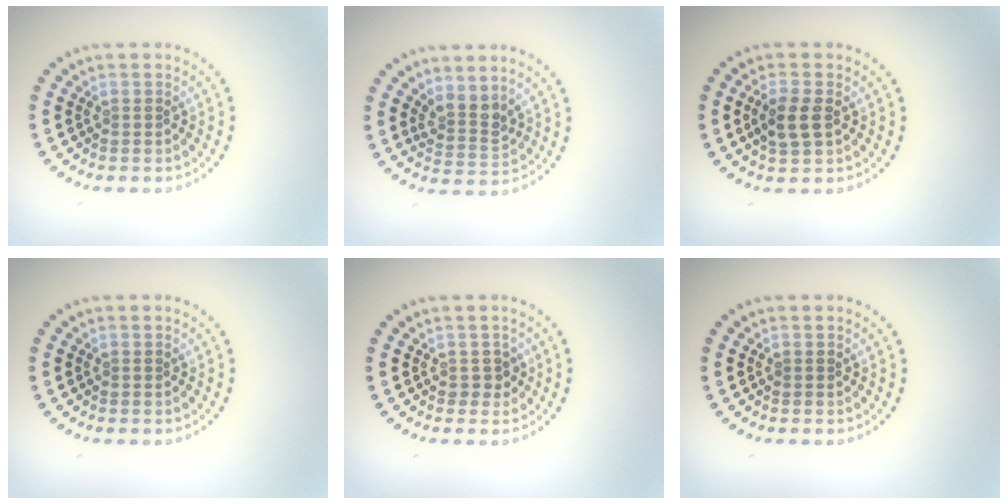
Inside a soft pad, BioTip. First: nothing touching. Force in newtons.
{"total": 2.6, "press": 1.9, "slide": 1.7}
{"total": 2.5, "press": 2.5, "slide": 0.5}
{"total": 0.0}
{"total": 1.2, "press": 1.0, "slide": 0.5}
{"total": 0.0}